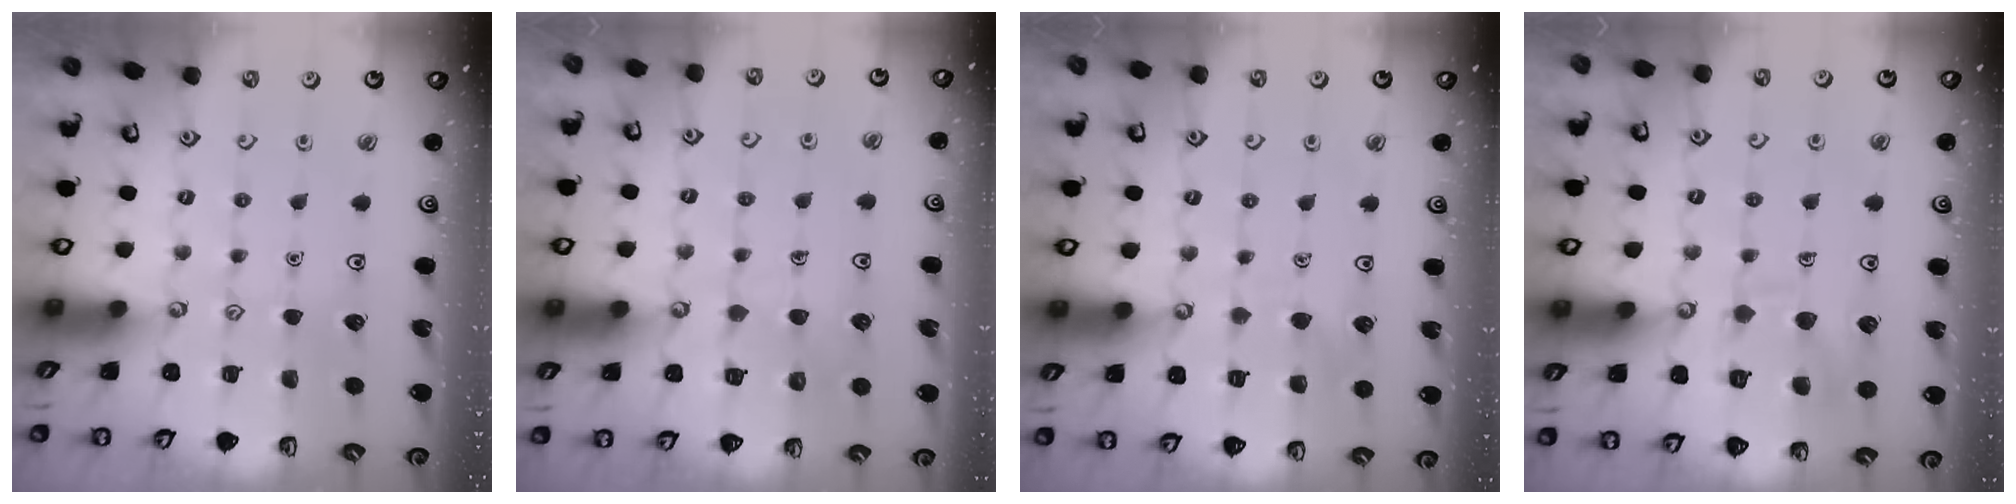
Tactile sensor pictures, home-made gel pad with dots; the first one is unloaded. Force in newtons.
{"total": 5.4, "press": 5.4, "slide": 0.4}
{"total": 4.9, "press": 4.8, "slide": 0.6}
{"total": 9.6, "press": 9.6, "slide": 0.1}